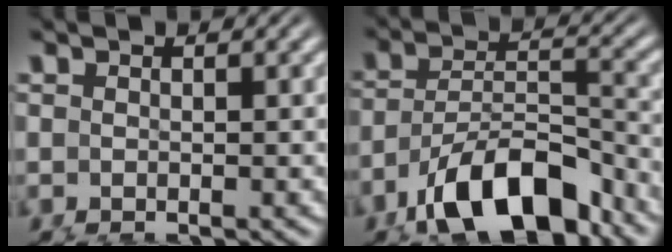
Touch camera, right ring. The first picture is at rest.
{"total": 7.2, "force": [-4.2, 3.9, 4.4], "torque": [-0.074, -0.023, -0.057]}